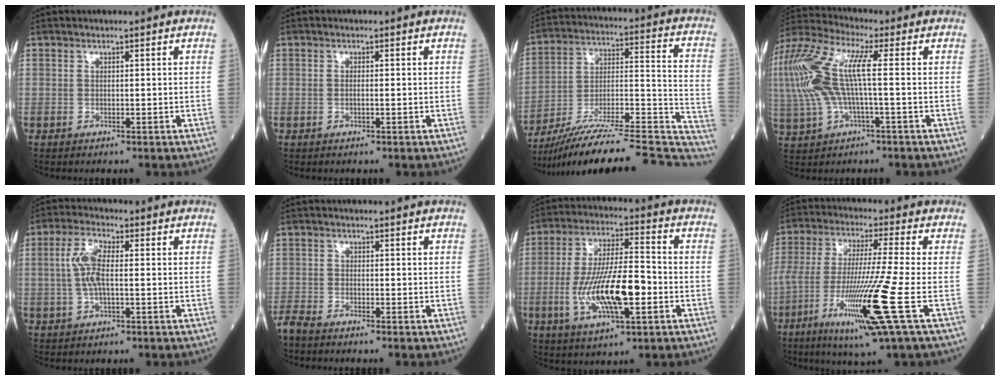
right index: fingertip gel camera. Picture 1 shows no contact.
{"total": 0.8, "force": [0.0, 0.1, 0.8], "torque": [-0.017, 0.001, 0.001]}
{"total": 32.3, "force": [-28.8, 1.9, 14.5], "torque": [-0.150, -0.013, -0.416]}
{"total": 14.7, "force": [0.7, 3.8, 14.1], "torque": [-0.334, 0.029, 0.012]}
{"total": 5.6, "force": [0.2, 1.4, 5.4], "torque": [-0.125, 0.008, 0.003]}
{"total": 3.6, "force": [-3.3, 0.0, 1.4], "torque": [-0.027, -0.009, -0.059]}
{"total": 14.1, "force": [-3.3, 3.0, 13.3], "torque": [-0.264, -0.003, -0.055]}
{"total": 15.5, "force": [-5.8, -1.6, 14.3], "torque": [-0.297, -0.038, -0.111]}